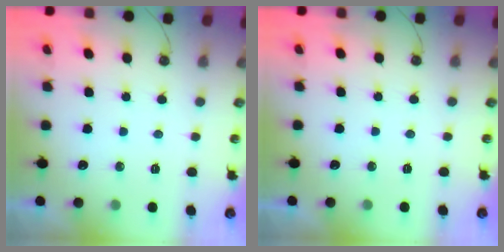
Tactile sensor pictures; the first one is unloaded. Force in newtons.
{"total": 0.0}